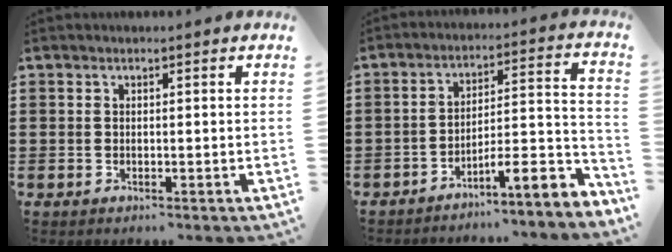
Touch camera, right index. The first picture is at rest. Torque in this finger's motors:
{"motor_torque": [-0.35, 0.43, 0.44, 0.11]}